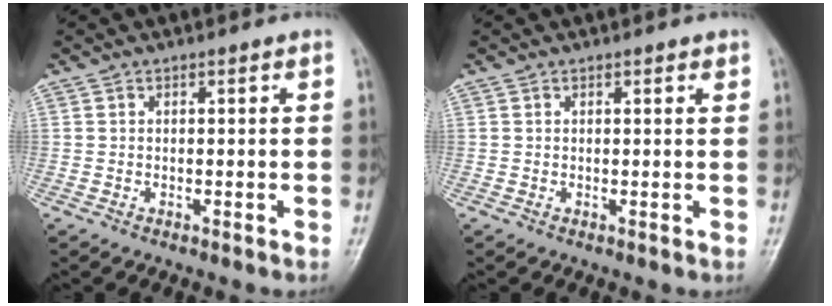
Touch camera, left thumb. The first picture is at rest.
{"total": 1.2, "force": [0.7, 0.5, 0.8], "torque": [-0.007, -0.002, 0.007]}